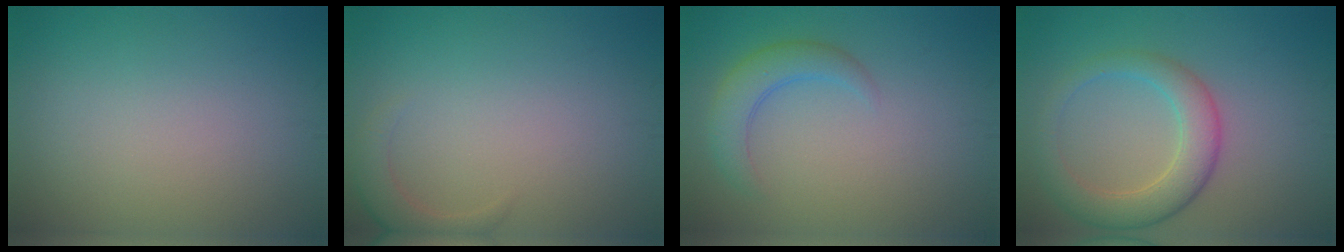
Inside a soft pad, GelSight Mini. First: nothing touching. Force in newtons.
{"total": 2.3, "press": 2.3, "slide": 0.4}
{"total": 3.1, "press": 3.1, "slide": 0.1}
{"total": 4.8, "press": 4.8, "slide": 0.3}